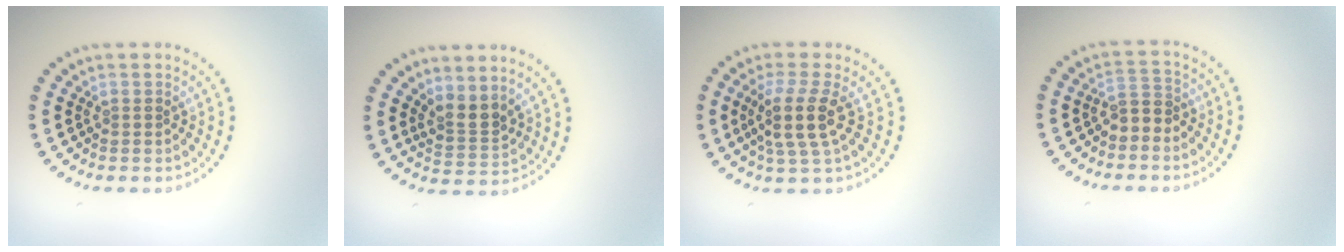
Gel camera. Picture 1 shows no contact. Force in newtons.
{"total": 2.5, "press": 1.9, "slide": 1.6}
{"total": 3.7, "press": 3.0, "slide": 2.3}
{"total": 2.0, "press": 1.7, "slide": 1.0}